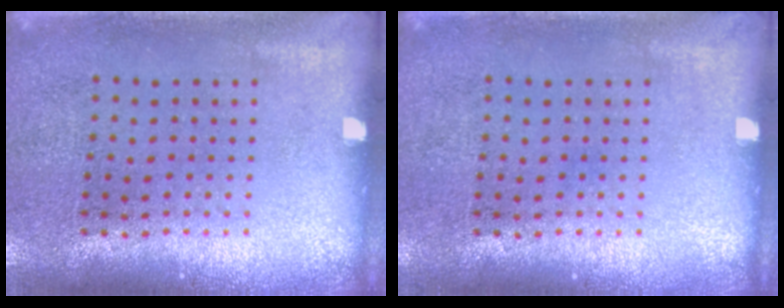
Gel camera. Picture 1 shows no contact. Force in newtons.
{"total": 0.0}